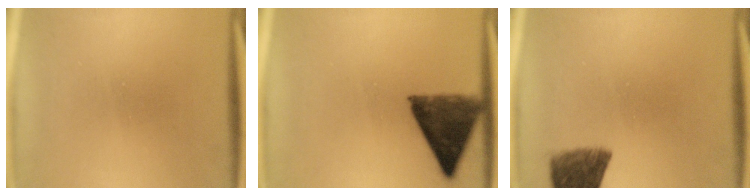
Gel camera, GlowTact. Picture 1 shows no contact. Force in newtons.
{"total": 7.8}
{"total": 7.8}